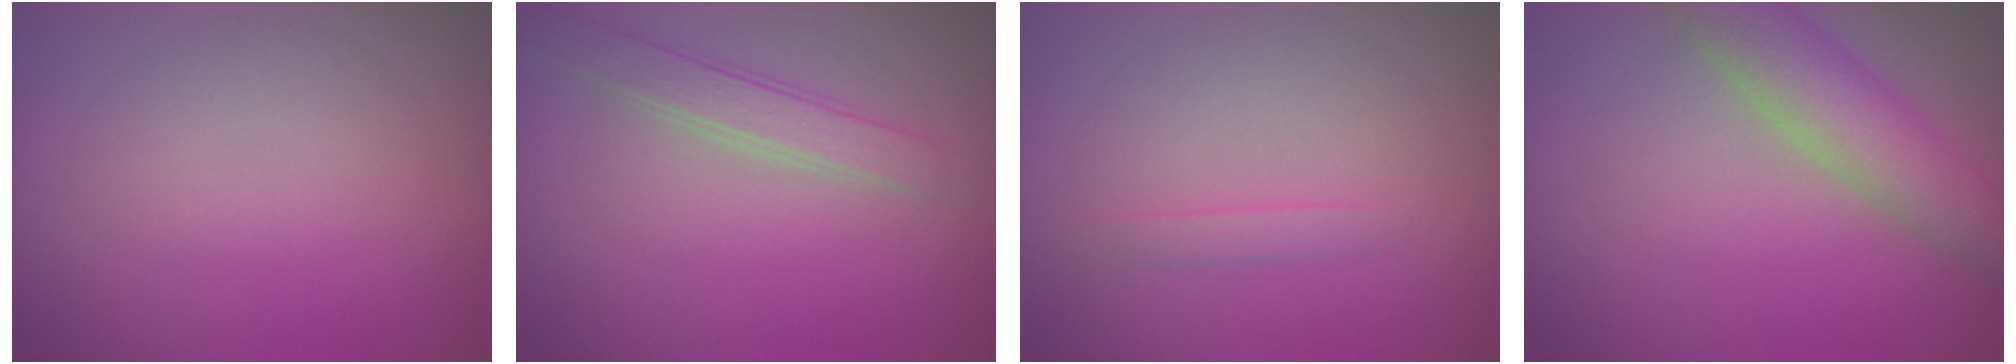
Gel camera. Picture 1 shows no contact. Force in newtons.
{"total": 2.4, "press": 2.4, "slide": 0.1}
{"total": 0.8, "press": 0.8, "slide": 0.0}
{"total": 5.8, "press": 5.8, "slide": 0.5}